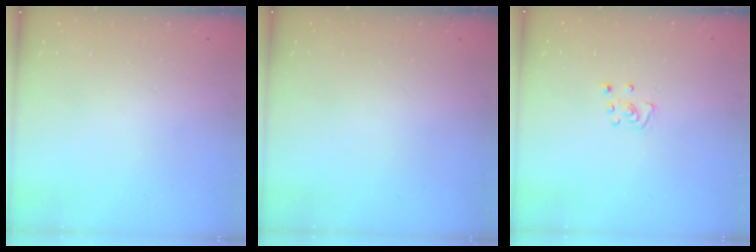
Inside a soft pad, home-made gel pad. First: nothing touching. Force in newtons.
{"total": 0.0}
{"total": 3.6, "press": 3.6, "slide": 0.3}